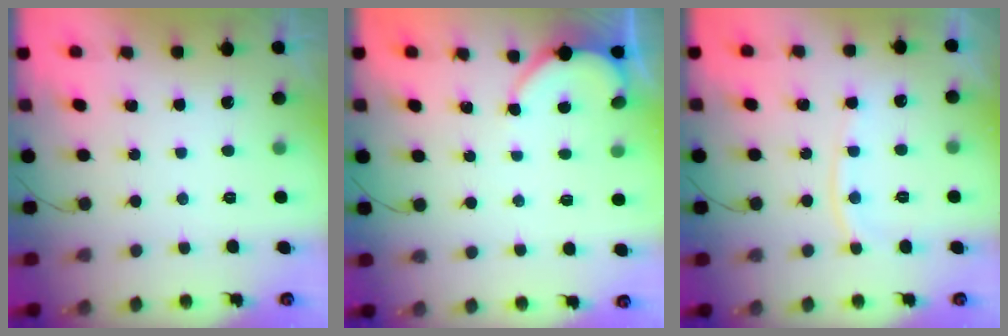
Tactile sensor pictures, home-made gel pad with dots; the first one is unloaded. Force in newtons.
{"total": 2.9, "press": 2.8, "slide": 0.4}
{"total": 8.9, "press": 8.9, "slide": 1.2}